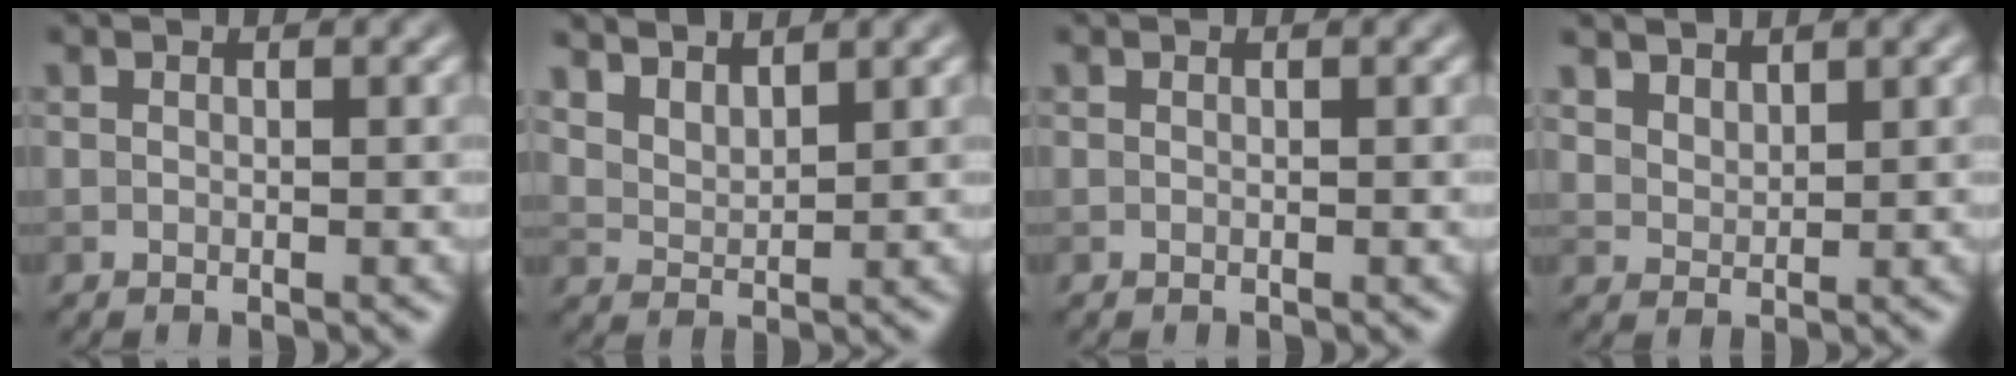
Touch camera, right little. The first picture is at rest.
{"total": 4.4, "force": [3.7, 1.5, 1.7], "torque": [-0.042, 0.004, 0.068]}
{"total": 0.0}
{"total": 2.8, "force": [2.4, 1.1, 0.7], "torque": [-0.023, -0.008, 0.061]}